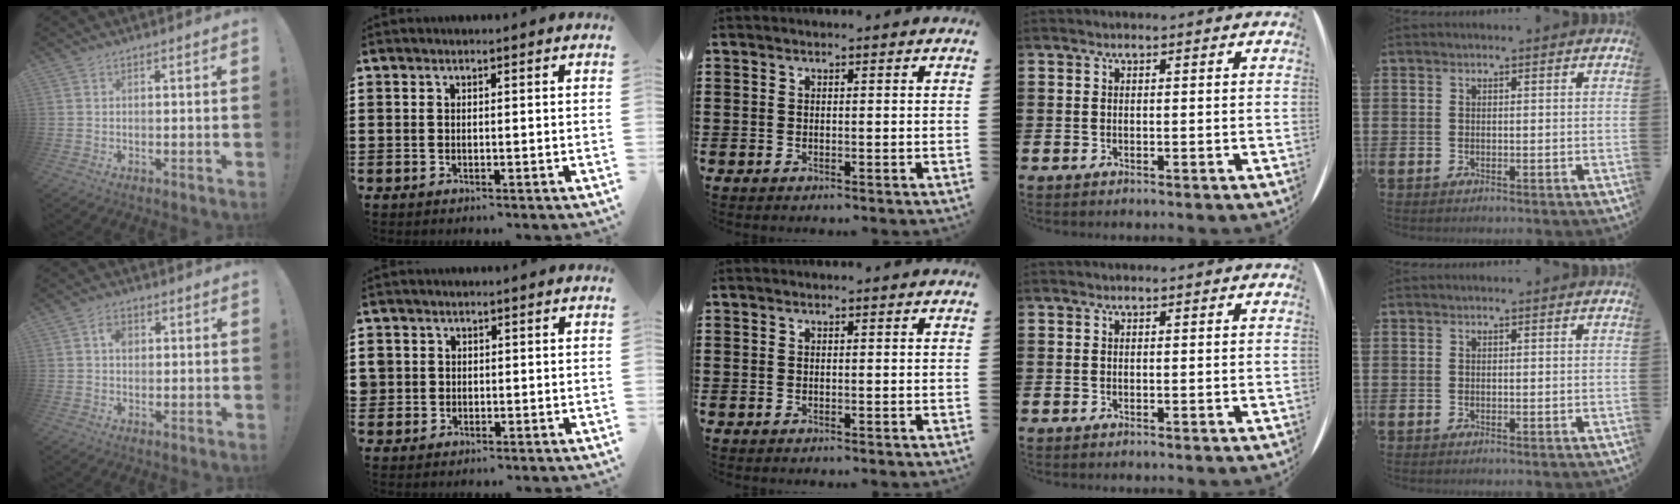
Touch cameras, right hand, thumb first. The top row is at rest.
{"thumb": {"total": 3.5, "force": [0.8, 2.6, 2.1], "torque": [-0.031, 0.002, 0.011]}, "index": {"total": 1.6, "force": [0.2, 1.6, 0.0], "torque": [-0.008, 0.008, 0.003]}}